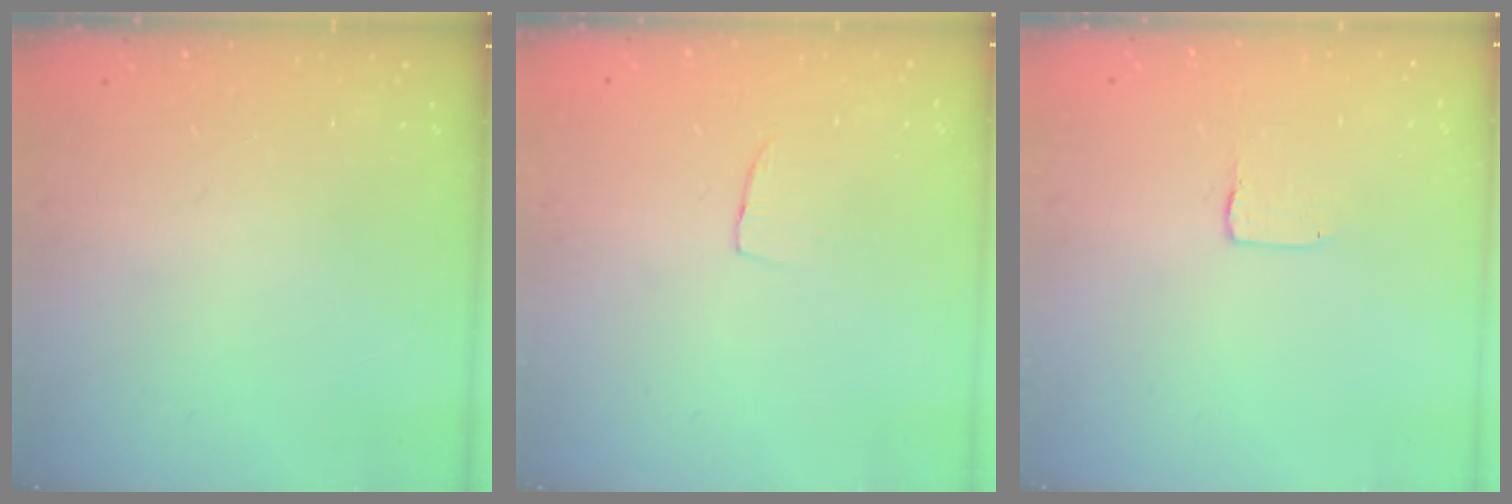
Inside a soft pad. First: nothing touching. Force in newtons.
{"total": 3.2, "press": 3.2, "slide": 0.2}
{"total": 1.0, "press": 1.0, "slide": 0.1}